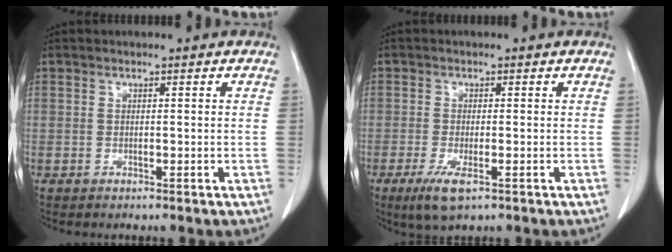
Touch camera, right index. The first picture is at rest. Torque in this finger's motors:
{"motor_torque": [0.51, -0.46, 0.11, 0.07]}